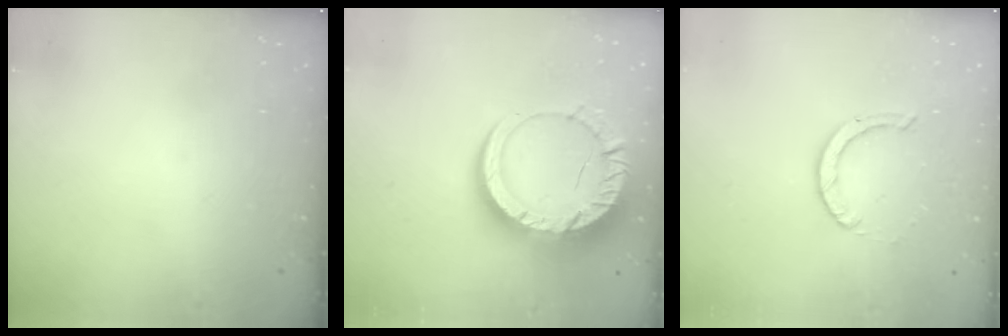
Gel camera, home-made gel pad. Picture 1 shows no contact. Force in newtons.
{"total": 18.9, "press": 18.8, "slide": 1.9}
{"total": 2.0, "press": 2.0, "slide": 0.2}